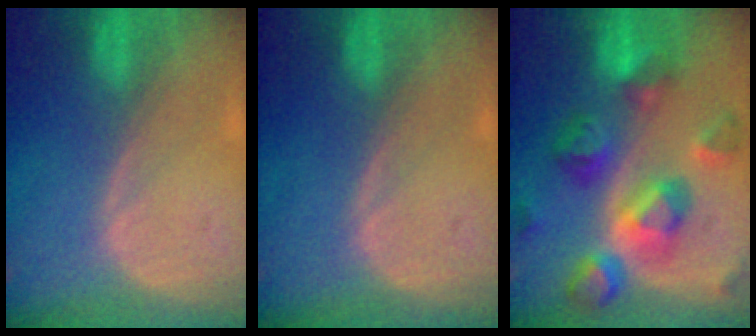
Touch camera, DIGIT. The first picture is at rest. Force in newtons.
{"total": 0.0}
{"total": 11.1, "press": 11.1, "slide": 0.9}